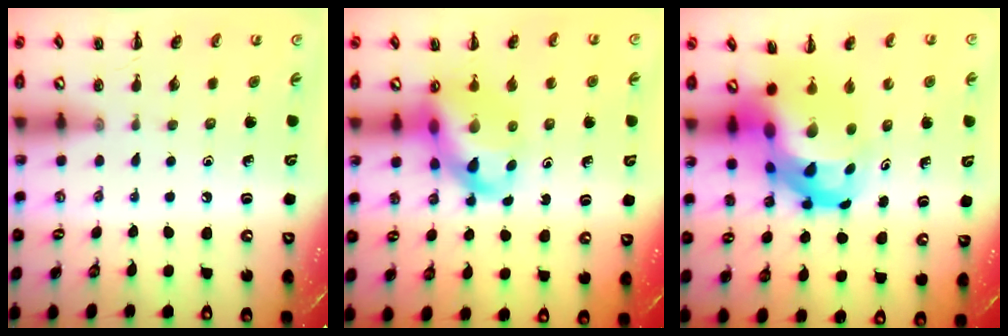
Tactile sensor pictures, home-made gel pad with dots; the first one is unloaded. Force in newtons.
{"total": 11.4, "press": 11.0, "slide": 3.2}
{"total": 14.2, "press": 13.7, "slide": 3.8}